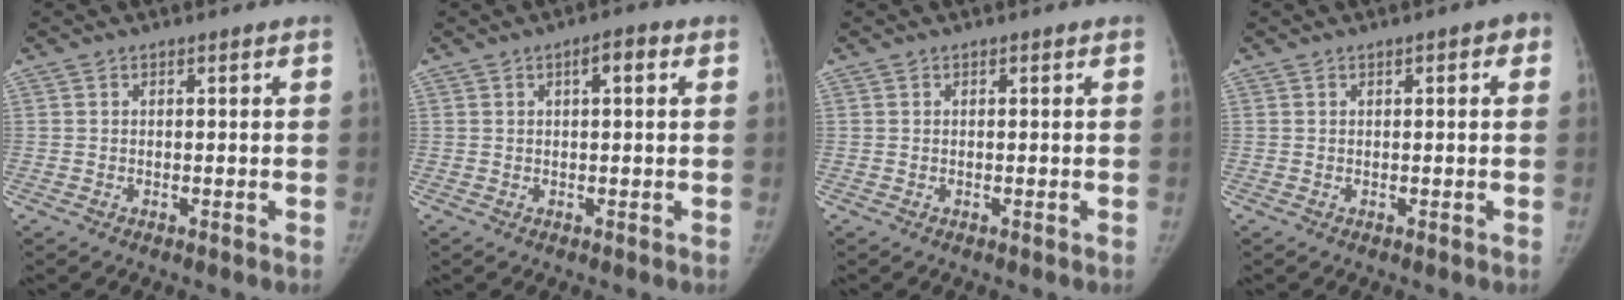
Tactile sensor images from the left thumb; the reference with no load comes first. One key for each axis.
{"total": 3.0, "fx": 1.1, "fy": 0.9, "fz": 2.7, "tx": -0.037, "ty": 0.008, "tz": 0.013}
{"total": 0.0}
{"total": 2.5, "fx": 0.9, "fy": 0.8, "fz": 2.2, "tx": -0.024, "ty": 0.006, "tz": 0.008}